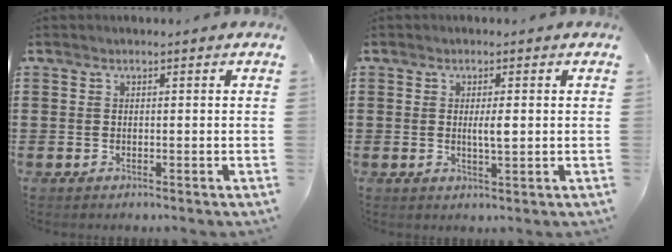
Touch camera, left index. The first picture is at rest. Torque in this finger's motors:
{"motor_torque": [0.56, 0.04, 0.08, 0.04]}